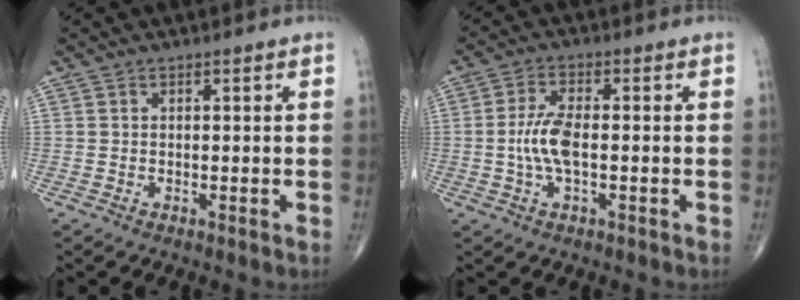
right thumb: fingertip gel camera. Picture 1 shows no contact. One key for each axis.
{"total": 6.2, "fx": -0.7, "fy": 2.3, "fz": 5.7, "tx": -0.131, "ty": 0.008, "tz": -0.017}